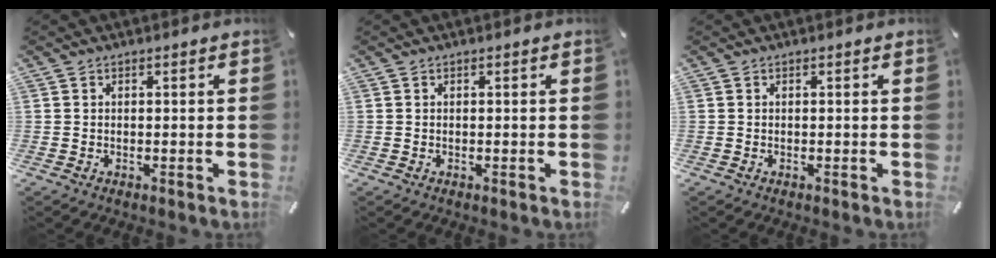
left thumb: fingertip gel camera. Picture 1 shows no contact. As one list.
[{"total": 0.0}, {"total": 0.0}]